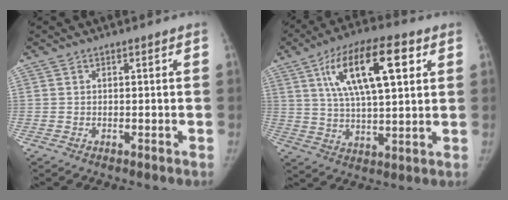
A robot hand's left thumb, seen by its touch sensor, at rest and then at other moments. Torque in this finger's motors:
{"motor_torque": [0.17, 0.39, 2.16, -0.61, 0.34]}